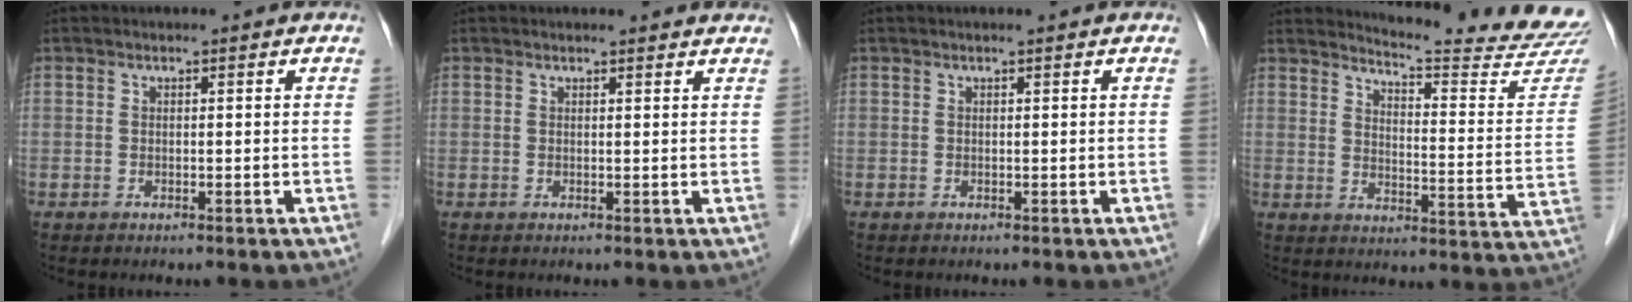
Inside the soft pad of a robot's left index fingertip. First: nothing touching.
{"total": 3.8, "force": [3.7, 0.7, 0.7], "torque": [-0.010, 0.005, 0.031]}
{"total": 0.0}
{"total": 18.9, "force": [18.5, -0.7, 3.6], "torque": [-0.052, -0.133, 0.211]}